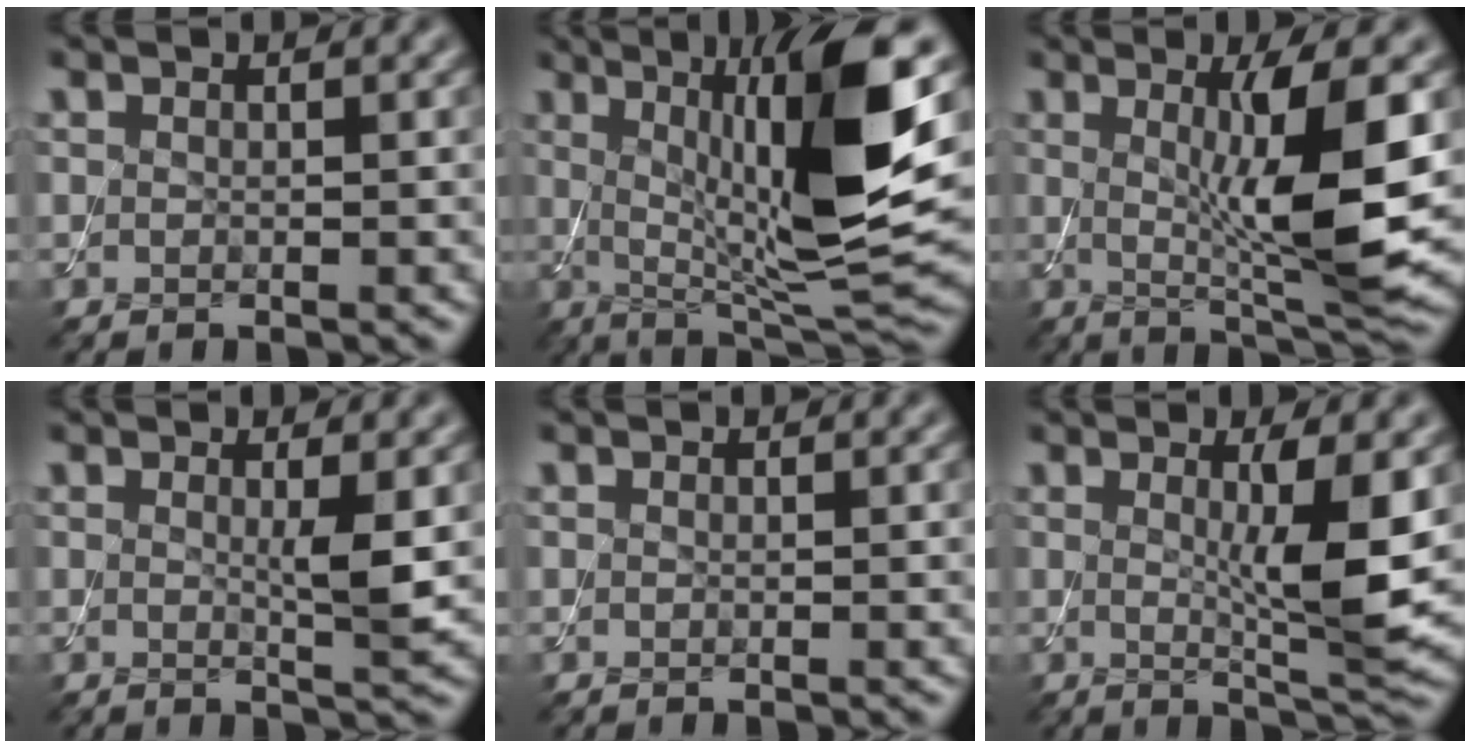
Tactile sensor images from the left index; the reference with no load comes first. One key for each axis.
{"total": 13.0, "fx": 2.1, "fy": 2.7, "fz": 12.6, "tx": -0.192, "ty": 0.001, "tz": 0.041}
{"total": 8.4, "fx": 0.6, "fy": 1.4, "fz": 8.2, "tx": -0.128, "ty": -0.015, "tz": 0.018}
{"total": 2.4, "fx": 0.4, "fy": 0.2, "fz": 2.3, "tx": -0.038, "ty": -0.006, "tz": 0.004}
{"total": 0.0}
{"total": 5.5, "fx": 0.7, "fy": 0.8, "fz": 5.4, "tx": -0.083, "ty": -0.014, "tz": 0.014}